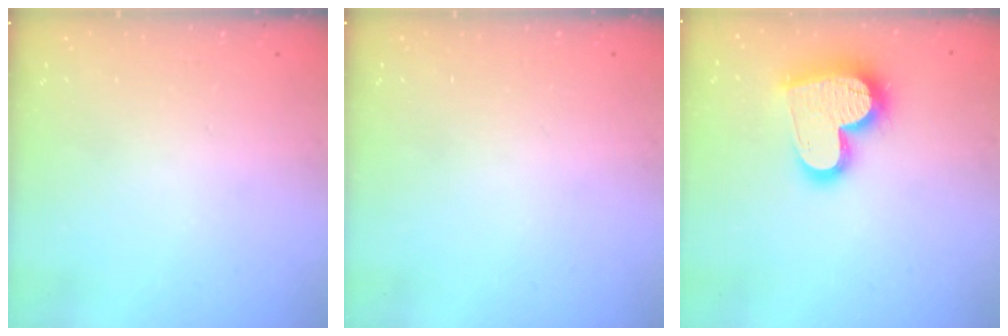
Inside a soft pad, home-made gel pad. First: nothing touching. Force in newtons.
{"total": 0.0}
{"total": 18.1, "press": 18.0, "slide": 1.5}